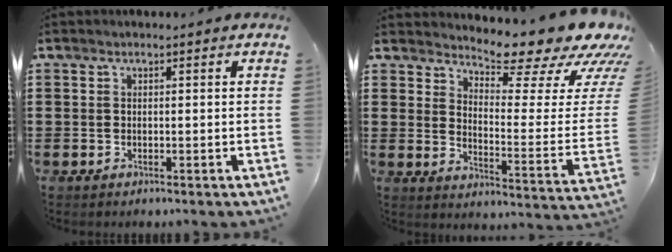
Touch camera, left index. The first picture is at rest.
{"total": 10.0, "force": [8.9, 1.5, 4.5], "torque": [-0.071, -0.088, 0.144]}